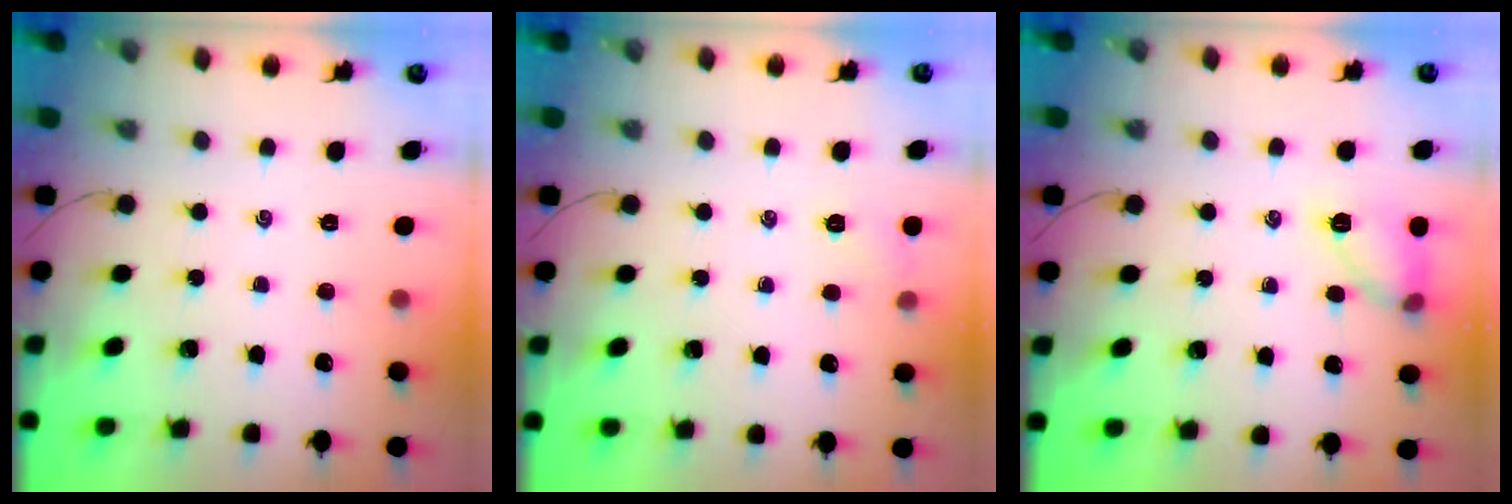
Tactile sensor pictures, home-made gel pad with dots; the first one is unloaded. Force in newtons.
{"total": 4.7, "press": 4.5, "slide": 1.1}
{"total": 9.4, "press": 9.4, "slide": 0.7}